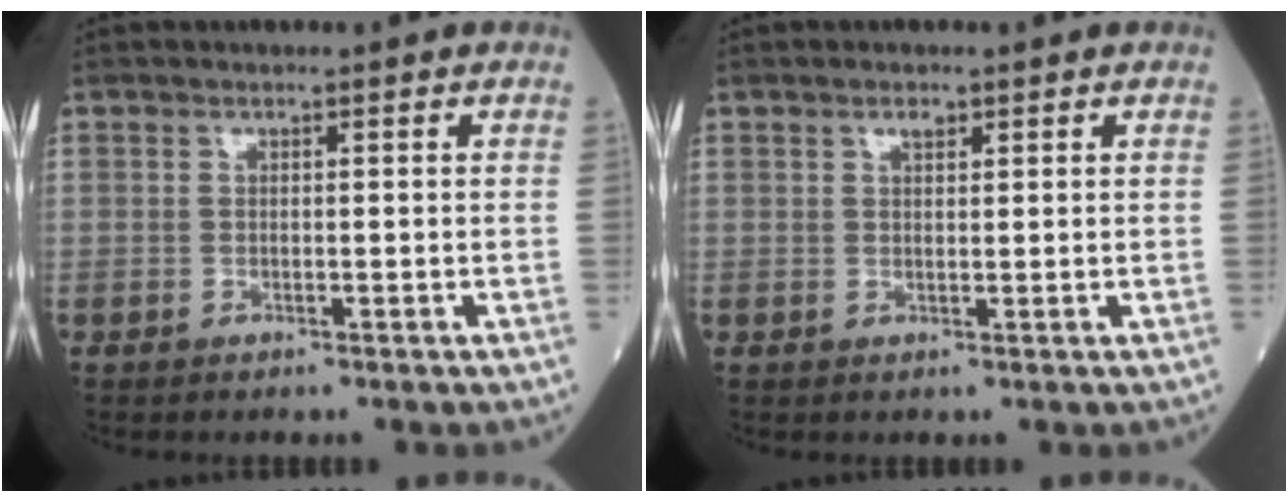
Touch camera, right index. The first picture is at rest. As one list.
[{"total": 1.3, "force": [0.8, 0.5, 0.8], "torque": [-0.015, 0.000, 0.013]}]